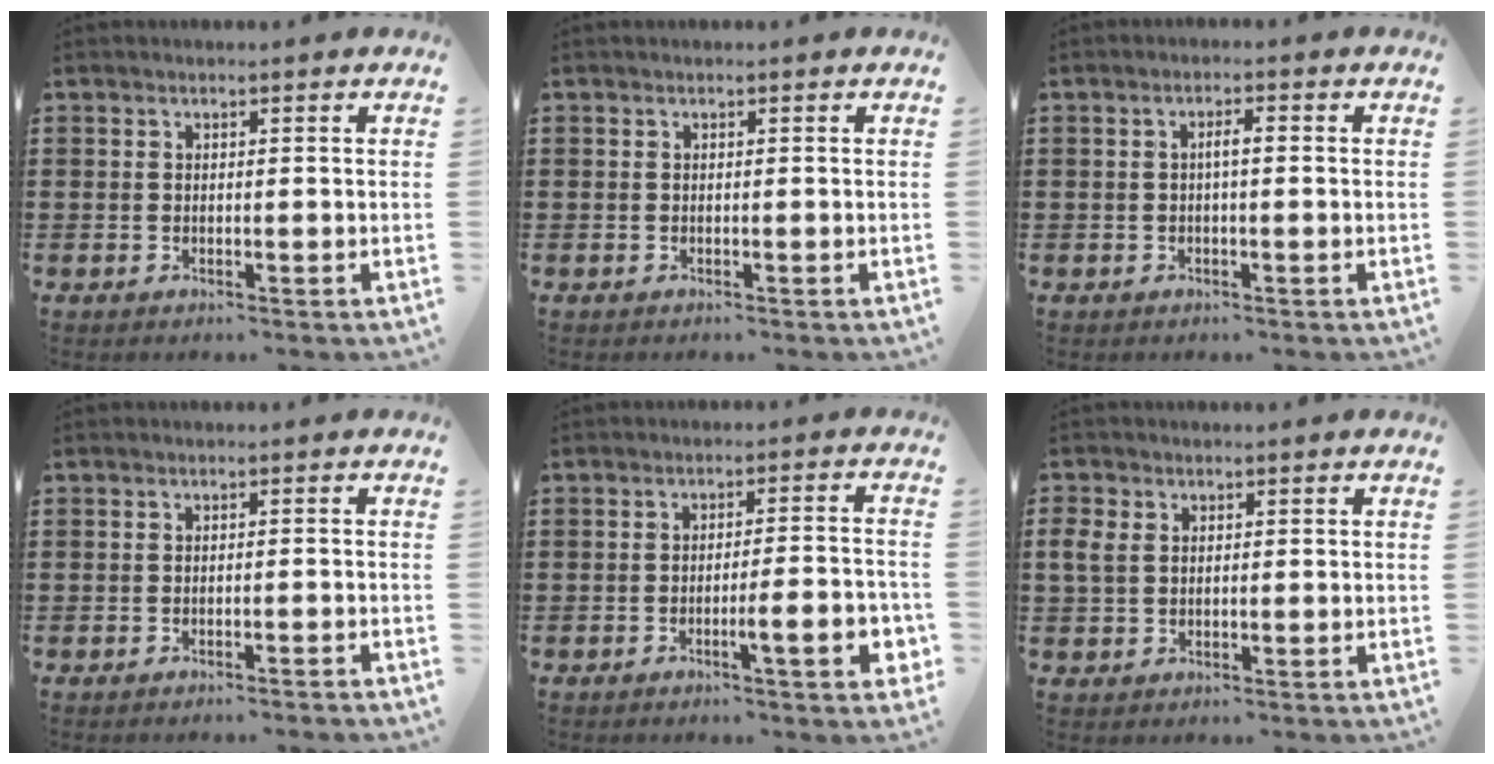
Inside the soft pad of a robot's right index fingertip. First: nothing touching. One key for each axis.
{"total": 0.0}
{"total": 1.8, "fx": -0.2, "fy": 0.3, "fz": 1.8, "tx": -0.034, "ty": 0.003, "tz": -0.005}
{"total": 0.9, "fx": -0.8, "fy": -0.2, "fz": 0.3, "tx": -0.006, "ty": -0.001, "tz": -0.016}
{"total": 7.0, "fx": -2.6, "fy": 1.0, "fz": 6.4, "tx": -0.092, "ty": -0.008, "tz": -0.042}
{"total": 2.8, "fx": 0.8, "fy": 2.2, "fz": 1.6, "tx": -0.054, "ty": 0.003, "tz": 0.008}